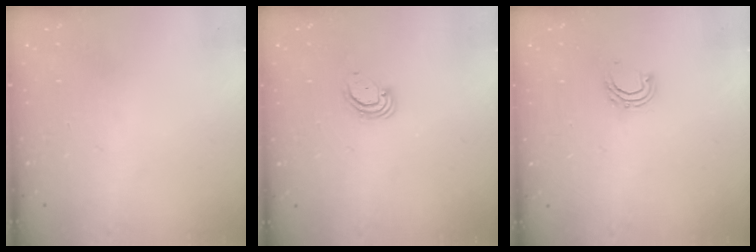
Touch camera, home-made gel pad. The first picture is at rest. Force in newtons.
{"total": 2.9, "press": 2.9, "slide": 0.2}
{"total": 5.2, "press": 5.0, "slide": 1.2}